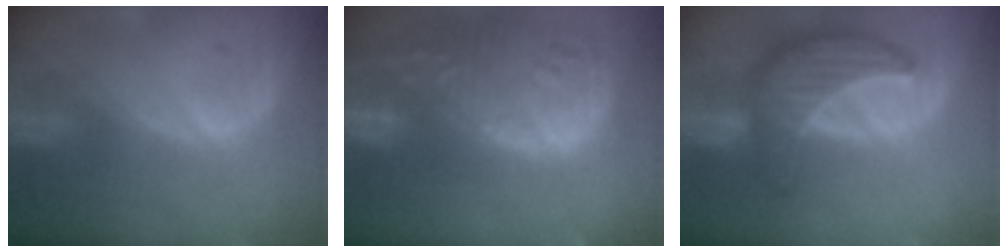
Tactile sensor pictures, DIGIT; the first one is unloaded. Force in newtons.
{"total": 16.0, "press": 13.2, "slide": 9.1}
{"total": 10.0, "press": 10.0, "slide": 0.7}